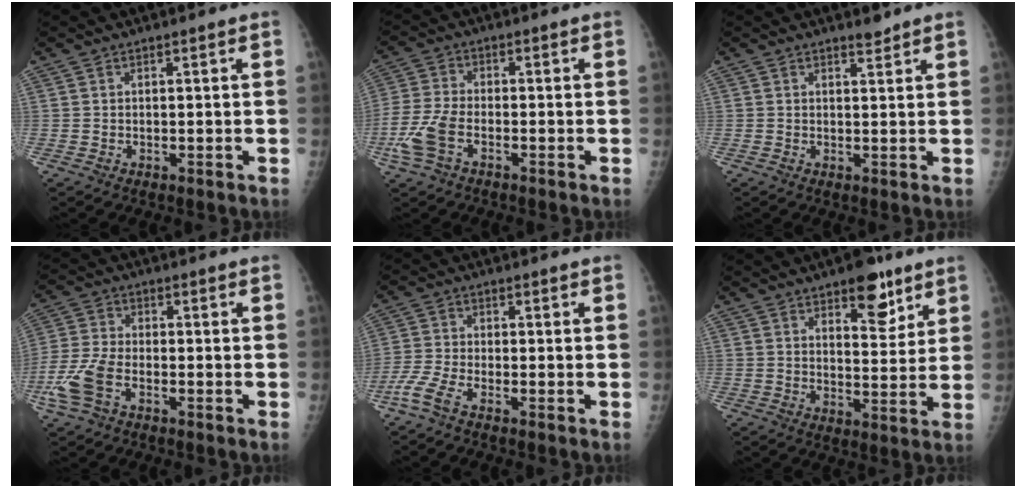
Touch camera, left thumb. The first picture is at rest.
{"total": 7.6, "force": [-3.2, 4.0, 5.6], "torque": [-0.140, 0.011, -0.067]}
{"total": 1.3, "force": [1.2, 0.3, 0.2], "torque": [0.009, -0.012, 0.018]}
{"total": 8.5, "force": [-3.7, 4.5, 6.2], "torque": [-0.152, 0.013, -0.078]}
{"total": 4.3, "force": [-3.1, 0.6, 2.8], "torque": [-0.076, 0.001, -0.075]}
{"total": 9.3, "force": [5.8, 4.2, 5.9], "torque": [-0.053, -0.033, 0.083]}